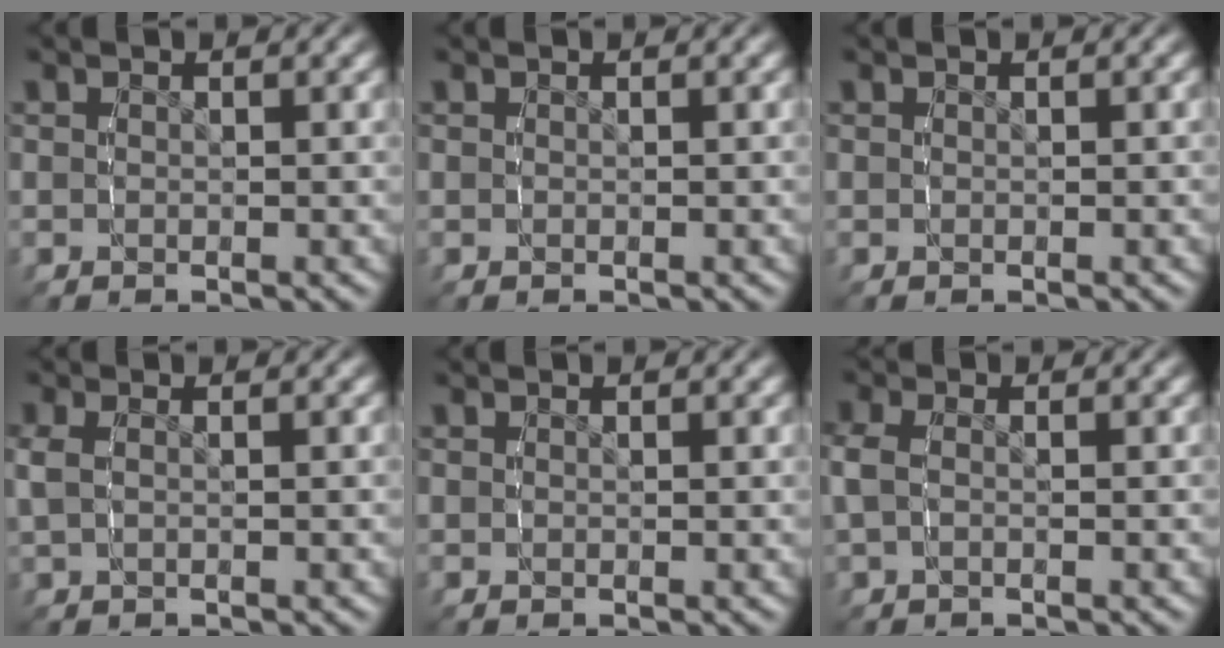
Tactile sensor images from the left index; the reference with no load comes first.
{"total": 0.0}
{"total": 0.0}
{"total": 1.4, "force": [0.1, 0.6, 1.2], "torque": [-0.039, 0.002, 0.007]}
{"total": 0.0}
{"total": 1.8, "force": [-0.2, 1.0, 1.5], "torque": [-0.049, -0.003, 0.000]}